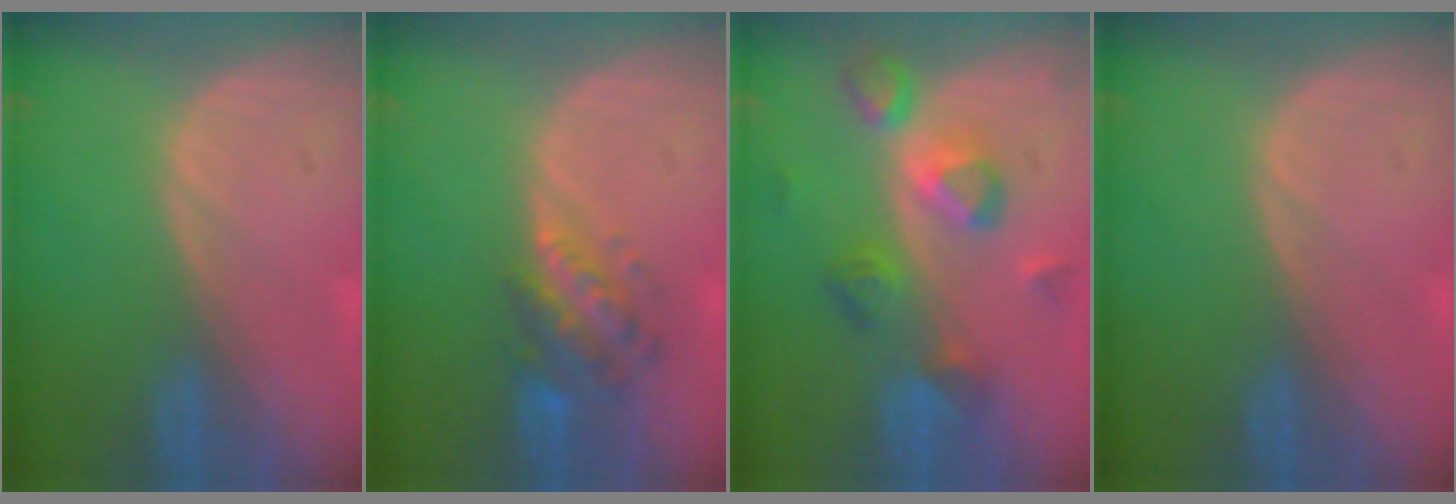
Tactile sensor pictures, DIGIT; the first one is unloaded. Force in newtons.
{"total": 6.0, "press": 5.8, "slide": 1.6}
{"total": 7.4, "press": 7.3, "slide": 0.8}
{"total": 0.0}